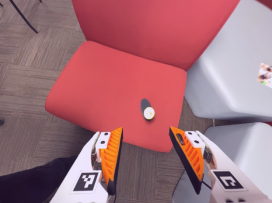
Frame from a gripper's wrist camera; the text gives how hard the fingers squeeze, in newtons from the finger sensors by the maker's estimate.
{"total": 0.0}